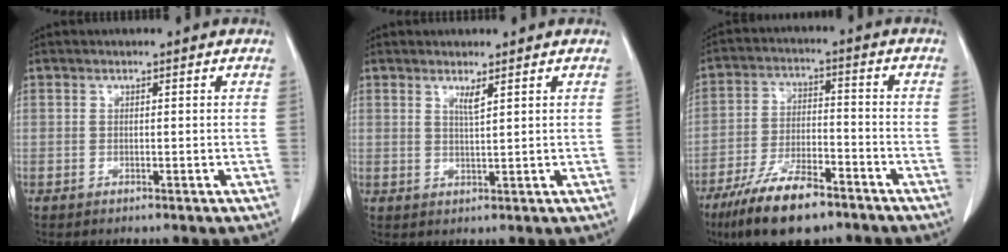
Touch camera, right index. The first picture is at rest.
{"total": 1.7, "force": [1.1, -0.2, 1.3], "torque": [-0.026, -0.008, 0.021]}
{"total": 12.6, "force": [-9.0, 3.7, 8.1], "torque": [-0.151, -0.015, -0.160]}